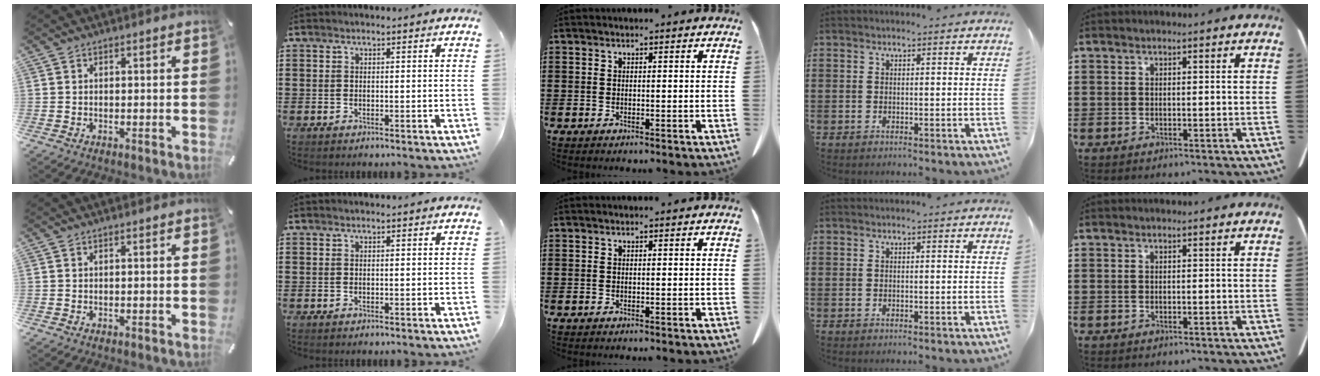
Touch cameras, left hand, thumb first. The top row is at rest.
{}